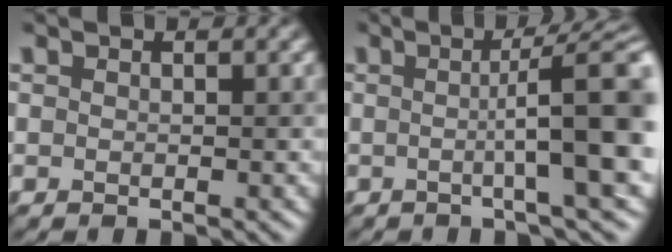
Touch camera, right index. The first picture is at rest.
{"total": 8.7, "force": [0.1, 1.6, 8.5], "torque": [-0.094, 0.010, 0.000]}